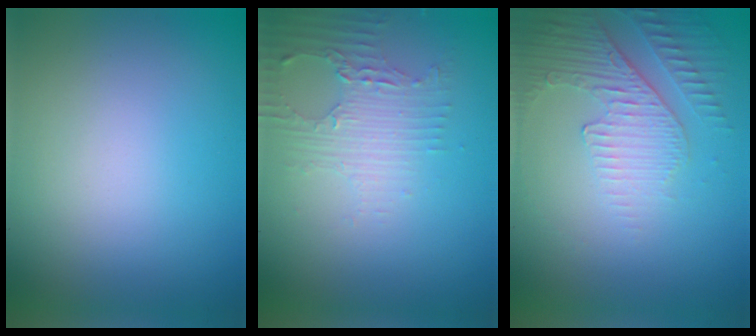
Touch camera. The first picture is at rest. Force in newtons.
{"total": 3.3, "press": 2.6, "slide": 2.0}
{"total": 5.0, "press": 3.4, "slide": 3.8}